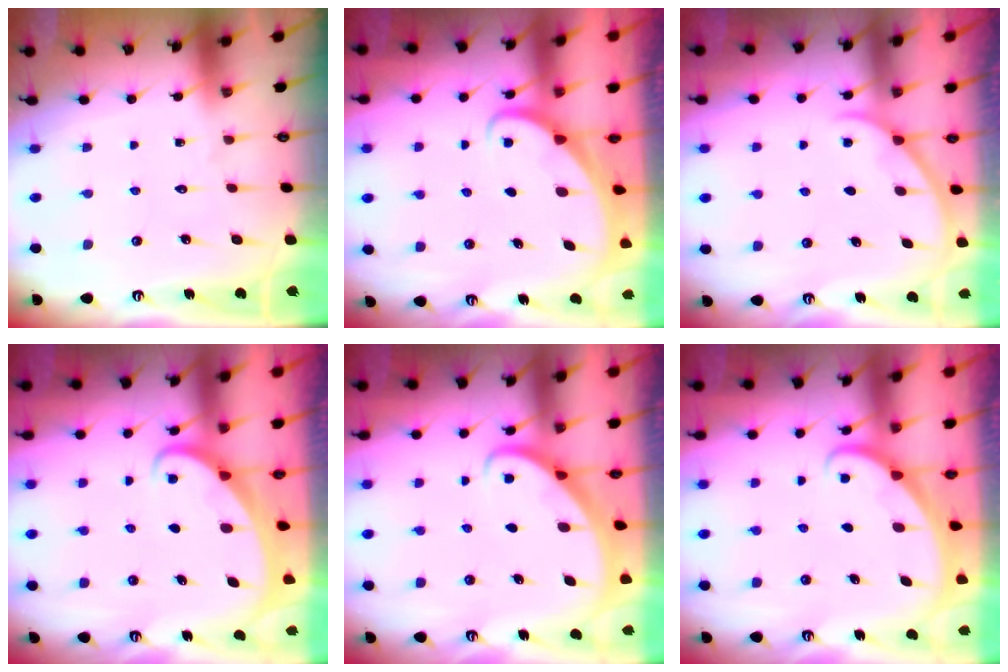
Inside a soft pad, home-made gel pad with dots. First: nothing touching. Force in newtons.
{"total": 1.6, "press": 1.6, "slide": 0.0}
{"total": 0.8, "press": 0.8, "slide": 0.2}
{"total": 1.6, "press": 1.6, "slide": 0.1}
{"total": 2.8, "press": 2.8, "slide": 0.2}
{"total": 2.9, "press": 2.9, "slide": 0.2}